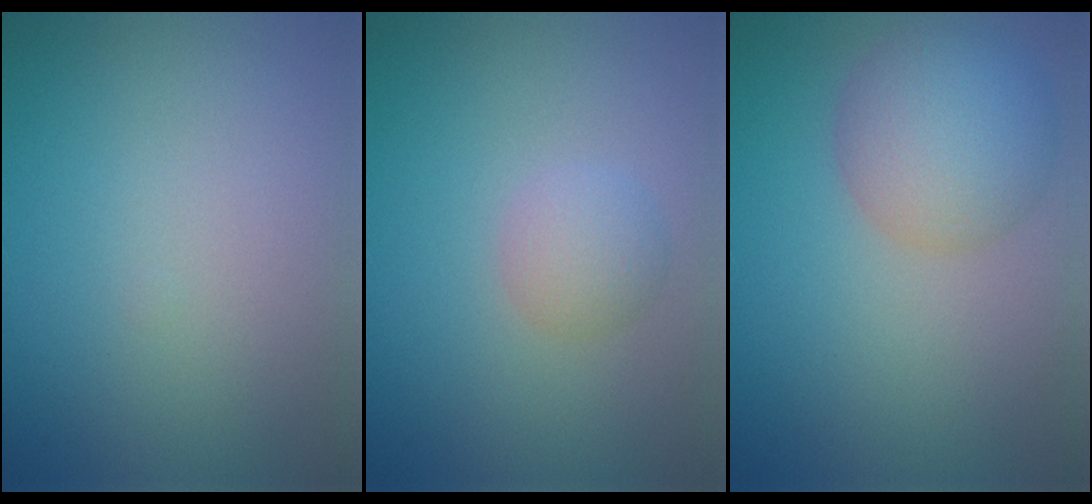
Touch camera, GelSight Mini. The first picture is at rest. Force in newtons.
{"total": 1.9, "press": 1.9, "slide": 0.1}
{"total": 5.2, "press": 5.2, "slide": 0.4}